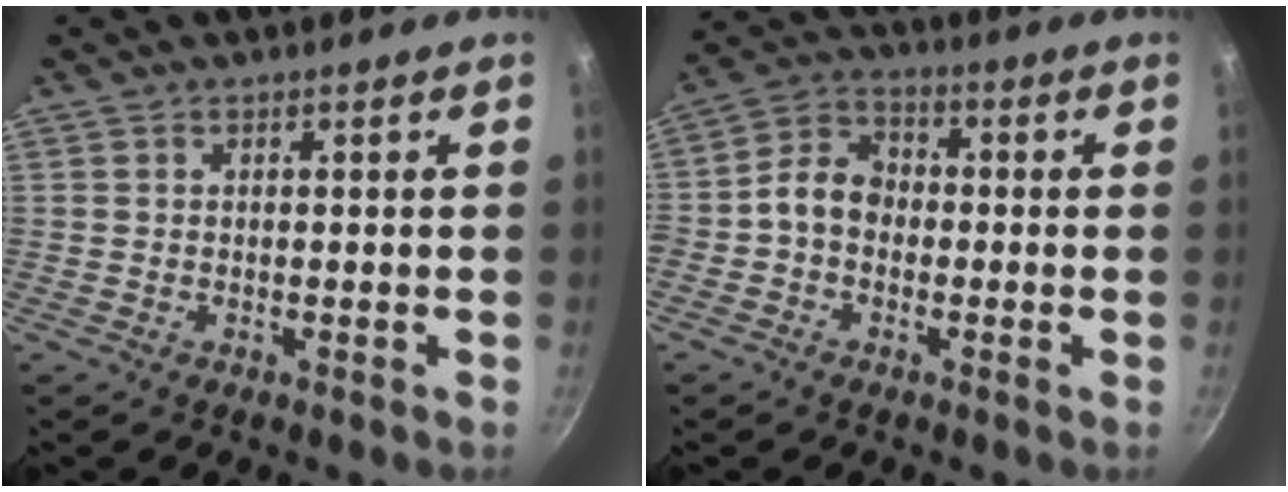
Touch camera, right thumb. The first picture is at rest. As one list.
[{"total": 7.3, "force": [-1.2, 5.8, 4.3], "torque": [-0.055, 0.026, -0.043]}]